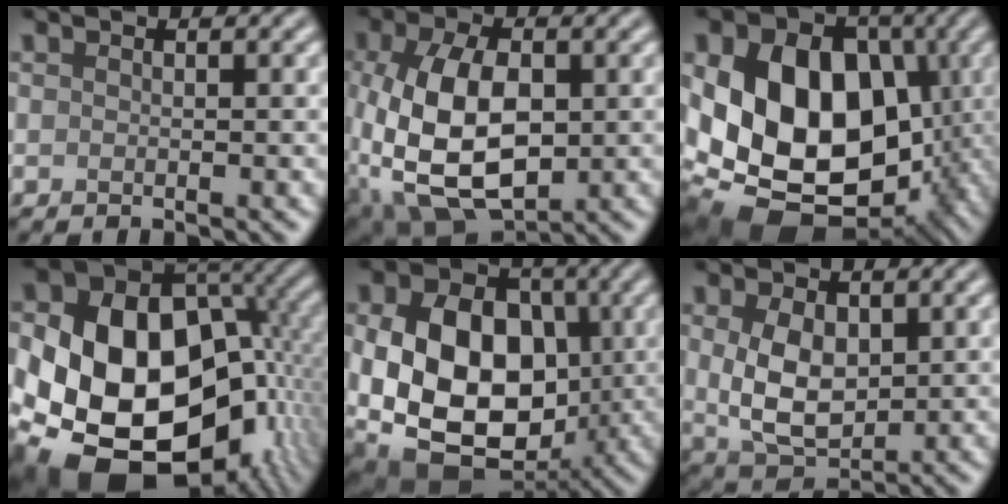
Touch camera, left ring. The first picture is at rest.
{"total": 10.8, "force": [-1.1, 6.2, 8.7], "torque": [-0.193, -0.006, -0.021]}
{"total": 17.2, "force": [-0.7, 12.6, 11.6], "torque": [-0.173, -0.002, -0.017]}
{"total": 19.5, "force": [-4.2, 13.9, 13.0], "torque": [-0.219, -0.022, -0.057]}
{"total": 14.3, "force": [-1.1, 10.3, 9.8], "torque": [-0.166, -0.016, -0.017]}
{"total": 5.6, "force": [0.7, 3.7, 4.2], "torque": [-0.089, -0.005, 0.021]}